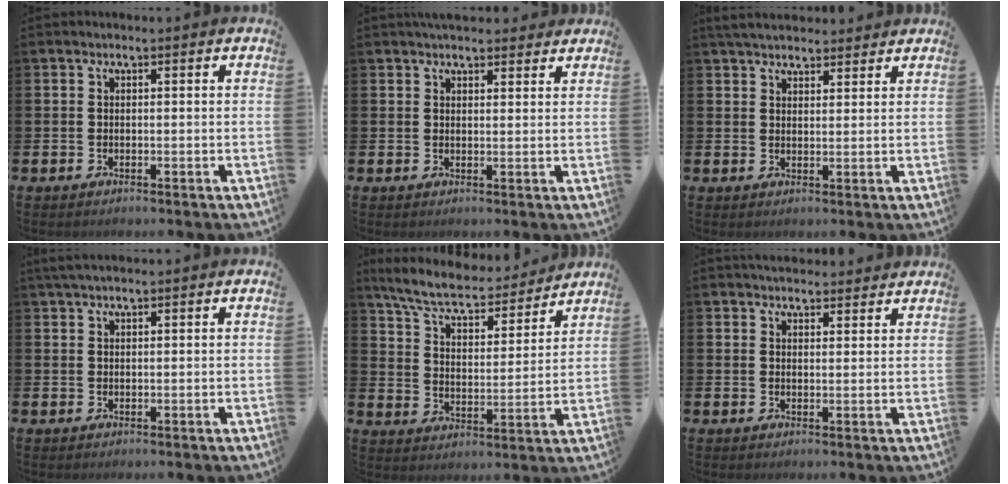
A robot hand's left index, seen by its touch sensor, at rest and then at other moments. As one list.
[{"total": 3.3, "force": [3.1, 1.0, 0.3], "torque": [0.003, -0.017, 0.056]}, {"total": 4.1, "force": [3.9, 1.0, 0.7], "torque": [-0.015, -0.014, 0.072]}, {"total": 2.0, "force": [1.7, 0.5, 1.0], "torque": [-0.016, 0.002, 0.029]}, {"total": 7.9, "force": [7.2, 1.5, 2.9], "torque": [-0.088, -0.049, 0.123]}, {"total": 3.4, "force": [3.3, 0.9, 0.0], "torque": [0.007, -0.020, 0.059]}]